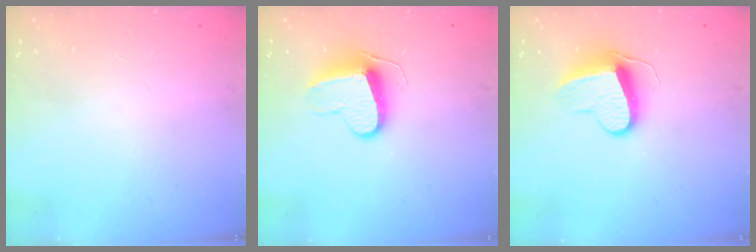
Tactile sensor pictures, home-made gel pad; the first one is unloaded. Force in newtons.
{"total": 9.7, "press": 9.7, "slide": 0.4}
{"total": 10.7, "press": 10.7, "slide": 0.7}